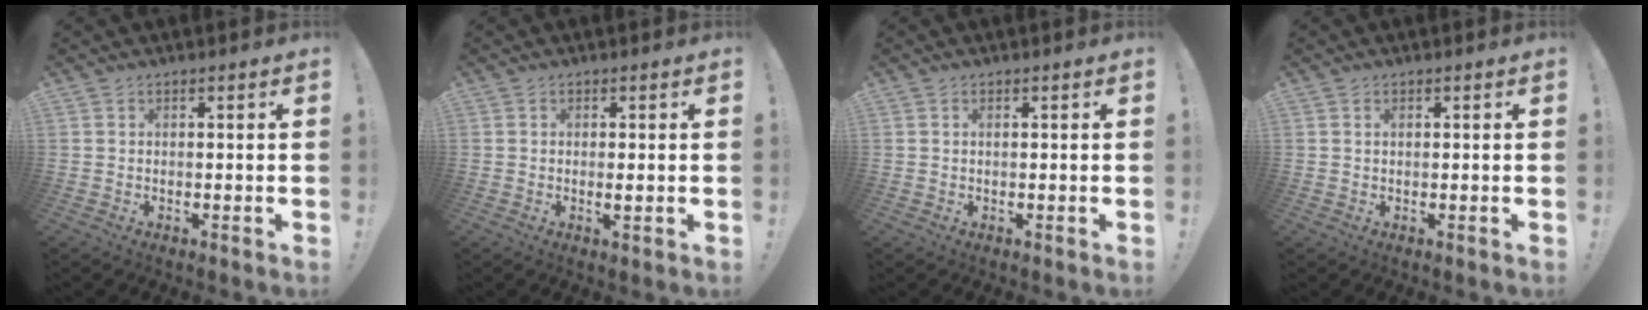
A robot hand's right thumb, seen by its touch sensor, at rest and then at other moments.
{"total": 1.3, "force": [0.0, 0.0, 1.3], "torque": [-0.016, -0.006, -0.001]}
{"total": 0.6, "force": [0.2, 0.1, 0.5], "torque": [-0.017, 0.005, 0.006]}
{"total": 0.7, "force": [0.4, 0.3, 0.6], "torque": [-0.004, -0.003, 0.005]}